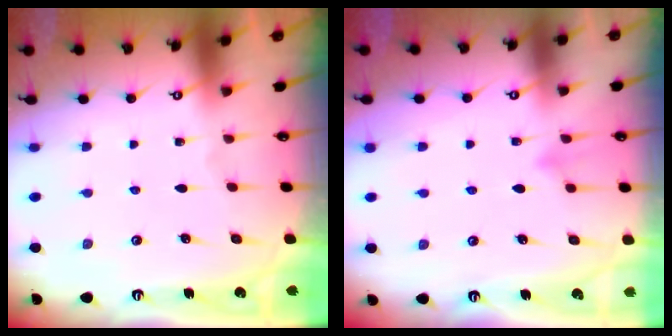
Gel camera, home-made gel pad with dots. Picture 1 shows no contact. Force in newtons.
{"total": 7.4, "press": 7.4, "slide": 0.6}